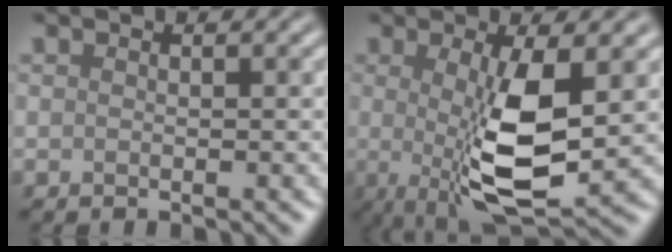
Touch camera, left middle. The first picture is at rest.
{"total": 7.8, "force": [-0.3, 2.2, 7.5], "torque": [-0.134, -0.013, -0.004]}